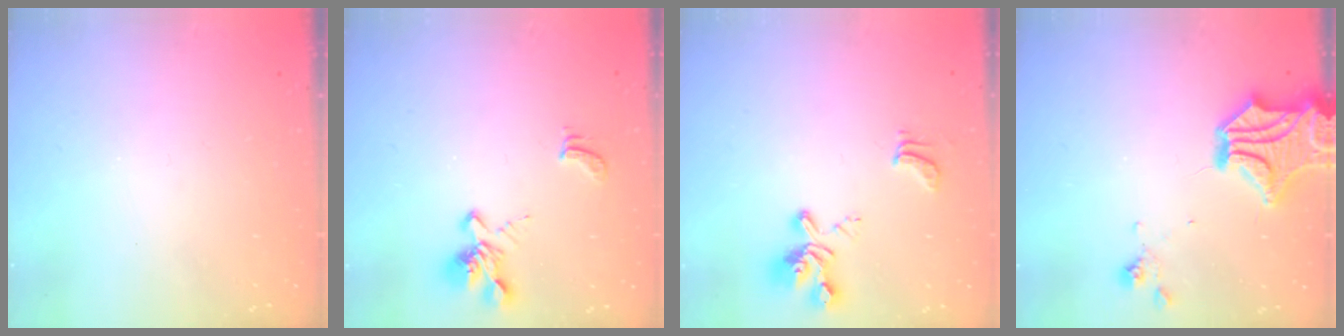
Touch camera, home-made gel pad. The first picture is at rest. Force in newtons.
{"total": 3.3, "press": 2.9, "slide": 1.4}
{"total": 6.4, "press": 6.3, "slide": 1.2}
{"total": 5.2, "press": 4.6, "slide": 2.5}